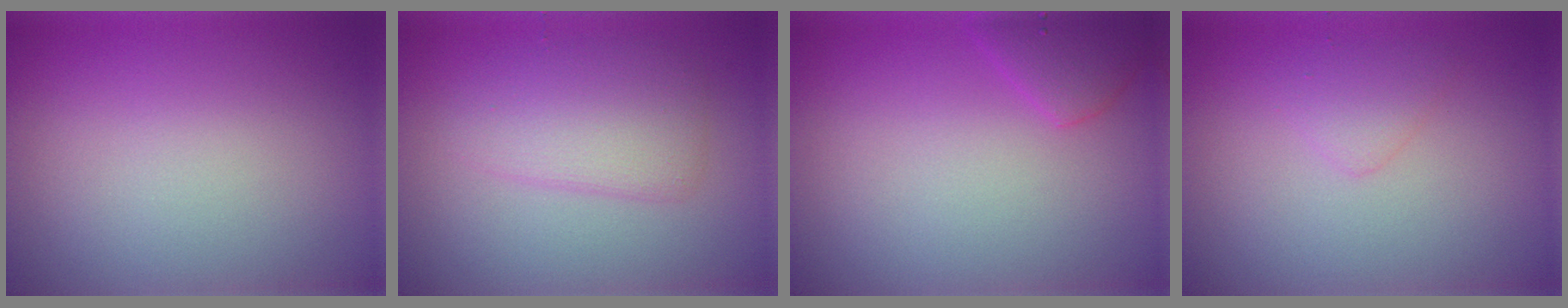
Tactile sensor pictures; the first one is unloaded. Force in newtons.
{"total": 3.5, "press": 3.5, "slide": 0.1}
{"total": 2.2, "press": 2.2, "slide": 0.3}
{"total": 1.4, "press": 1.4, "slide": 0.1}